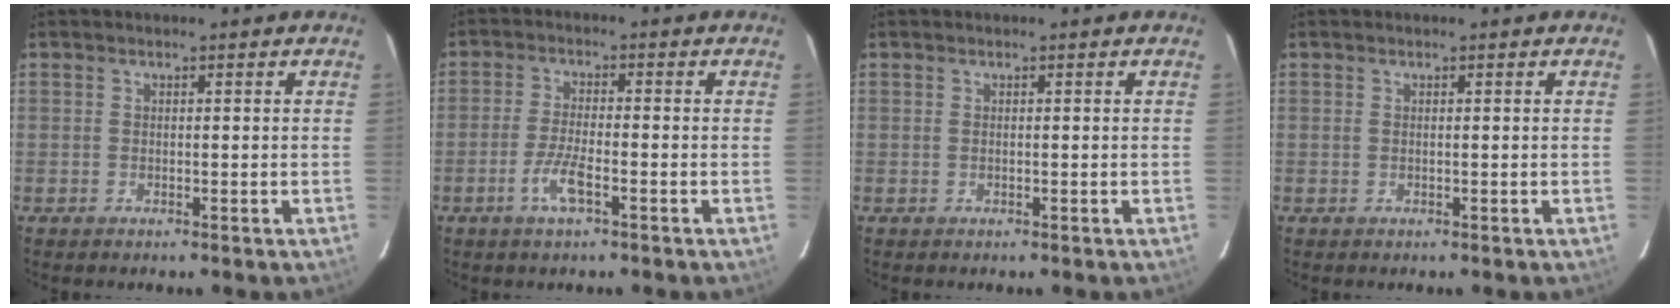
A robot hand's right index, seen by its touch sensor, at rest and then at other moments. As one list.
[{"total": 5.1, "force": [-2.7, 0.9, 4.3], "torque": [-0.096, -0.004, -0.054]}, {"total": 0.0}, {"total": 0.0}]